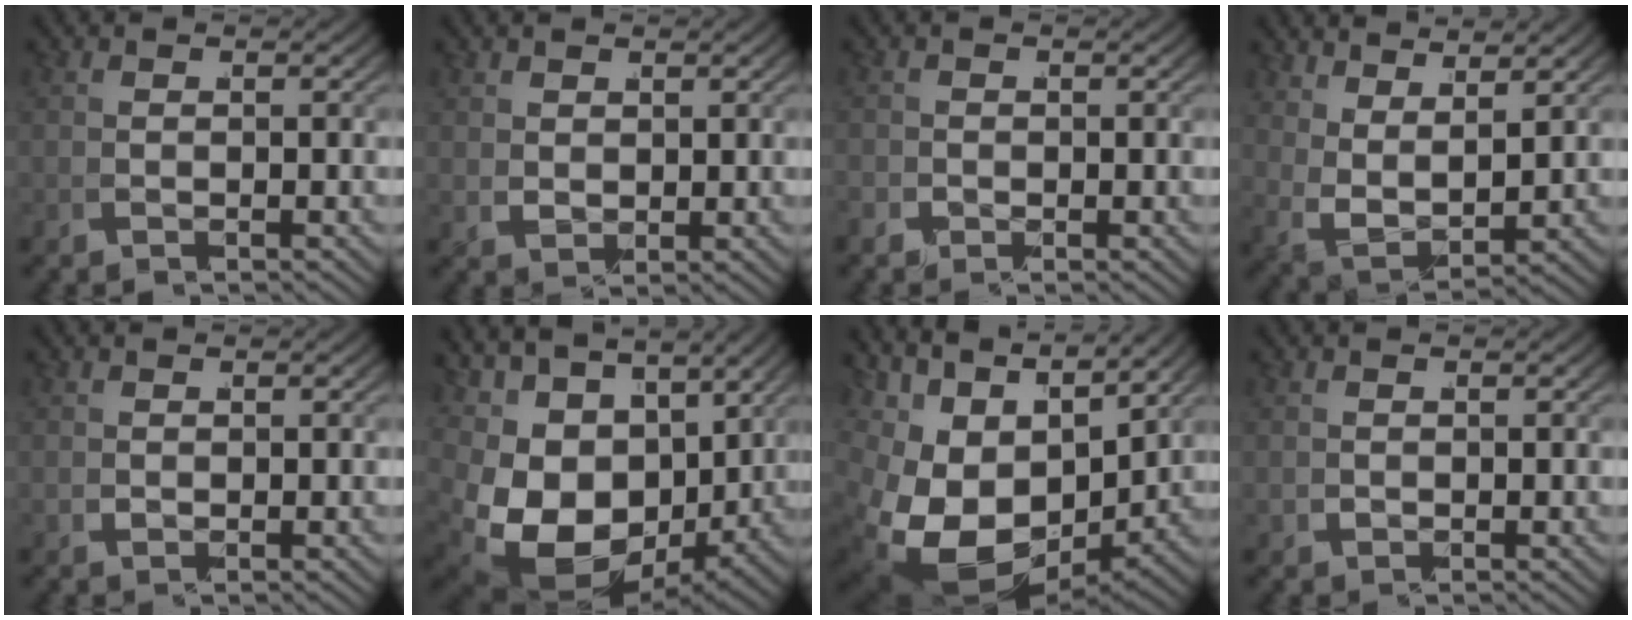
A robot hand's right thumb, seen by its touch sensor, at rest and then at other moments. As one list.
[{"total": 2.3, "force": [1.5, 1.4, 1.1], "torque": [-0.027, -0.009, 0.038]}, {"total": 1.1, "force": [-0.2, 1.1, 0.0], "torque": [-0.004, -0.002, -0.006]}, {"total": 5.1, "force": [3.1, 2.4, 3.2], "torque": [-0.073, -0.018, 0.071]}, {"total": 1.5, "force": [0.6, 1.3, 0.6], "torque": [-0.023, -0.002, 0.013]}, {"total": 12.8, "force": [0.6, 9.0, 9.1], "torque": [-0.199, -0.054, 0.034]}, {"total": 12.8, "force": [1.8, 8.2, 9.7], "torque": [-0.211, -0.041, 0.054]}, {"total": 1.6, "force": [0.5, 1.4, 0.5], "torque": [-0.023, -0.001, 0.011]}]